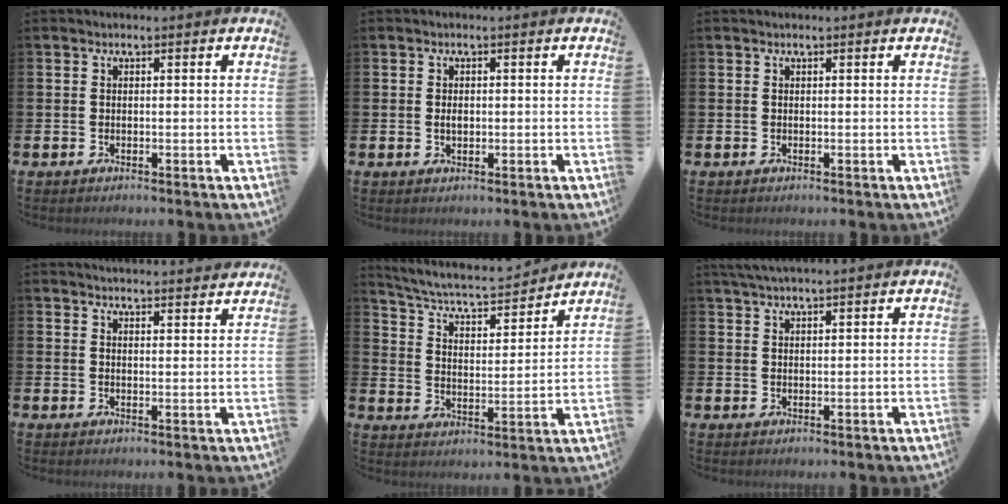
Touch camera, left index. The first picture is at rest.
{"total": 1.2, "force": [0.0, 0.8, 0.9], "torque": [-0.007, 0.002, -0.004]}
{"total": 0.0}
{"total": 3.3, "force": [3.3, -0.2, -0.1], "torque": [-0.007, -0.021, 0.060]}
{"total": 6.7, "force": [6.2, 1.4, 2.1], "torque": [-0.072, -0.049, 0.102]}
{"total": 2.9, "force": [2.8, 0.0, 1.0], "torque": [-0.035, -0.001, 0.053]}